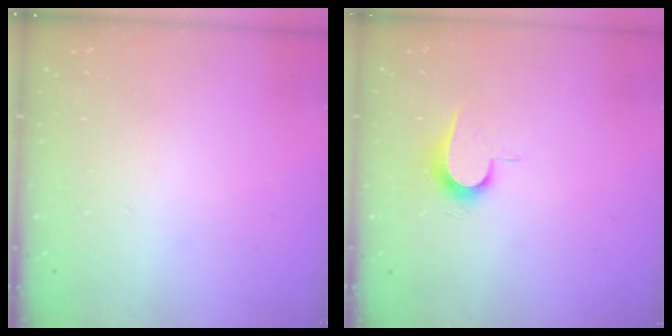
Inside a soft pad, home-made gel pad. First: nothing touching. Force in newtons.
{"total": 6.9, "press": 6.9, "slide": 0.6}